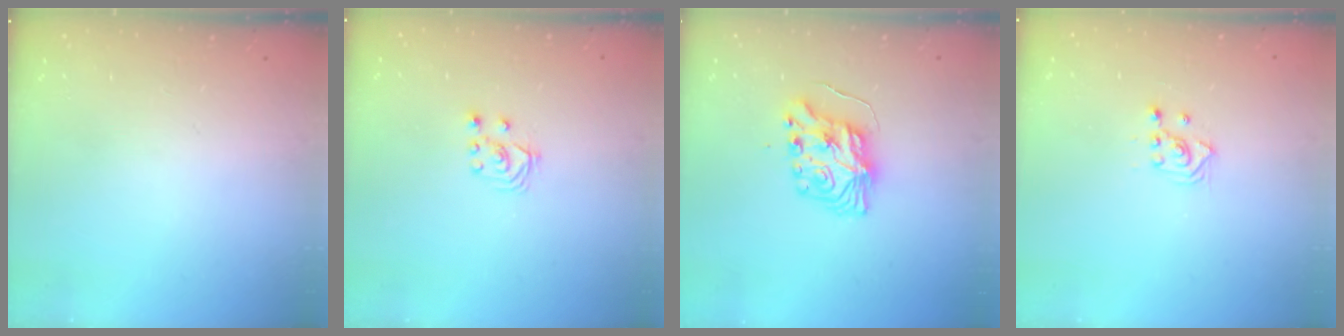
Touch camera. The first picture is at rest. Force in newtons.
{"total": 2.8, "press": 2.7, "slide": 0.7}
{"total": 8.2, "press": 8.2, "slide": 0.6}
{"total": 2.4, "press": 2.2, "slide": 0.8}